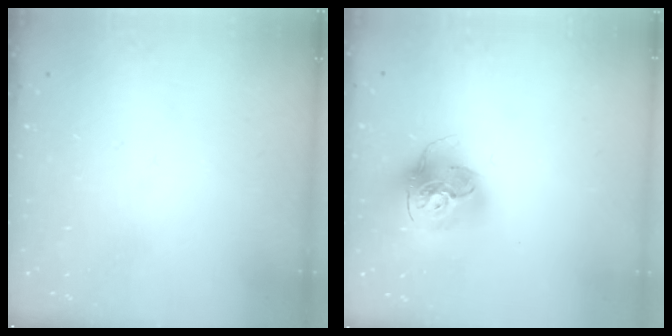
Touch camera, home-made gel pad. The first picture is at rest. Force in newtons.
{"total": 17.5, "press": 17.3, "slide": 2.0}